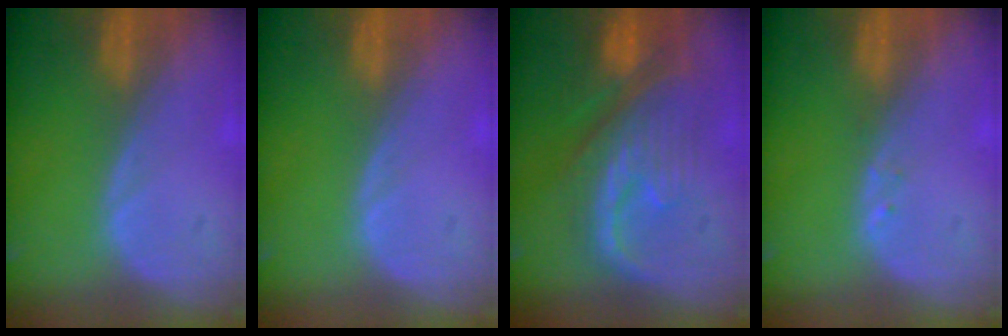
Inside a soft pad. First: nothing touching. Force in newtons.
{"total": 0.0}
{"total": 9.9, "press": 9.2, "slide": 3.7}
{"total": 0.6, "press": 0.6, "slide": 0.1}